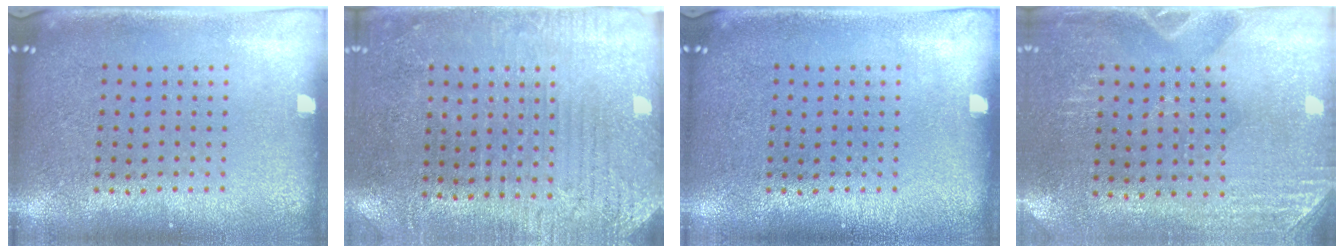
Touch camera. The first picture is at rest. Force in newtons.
{"total": 3.0, "press": 2.8, "slide": 1.1}
{"total": 0.0}
{"total": 2.8, "press": 2.5, "slide": 1.3}